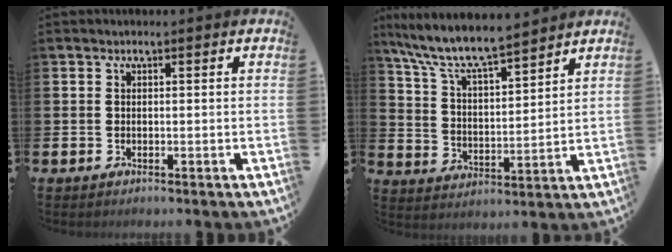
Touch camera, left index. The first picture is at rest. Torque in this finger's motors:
{"motor_torque": [-0.01, -0.31, 0.98, 0.21]}